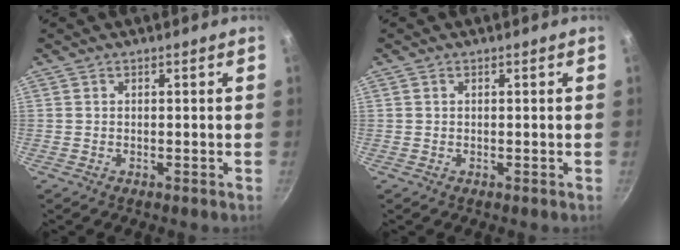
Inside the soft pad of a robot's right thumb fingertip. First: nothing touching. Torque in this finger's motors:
{"motor_torque": [-0.02, -0.19, -0.50, 0.09, 0.03]}